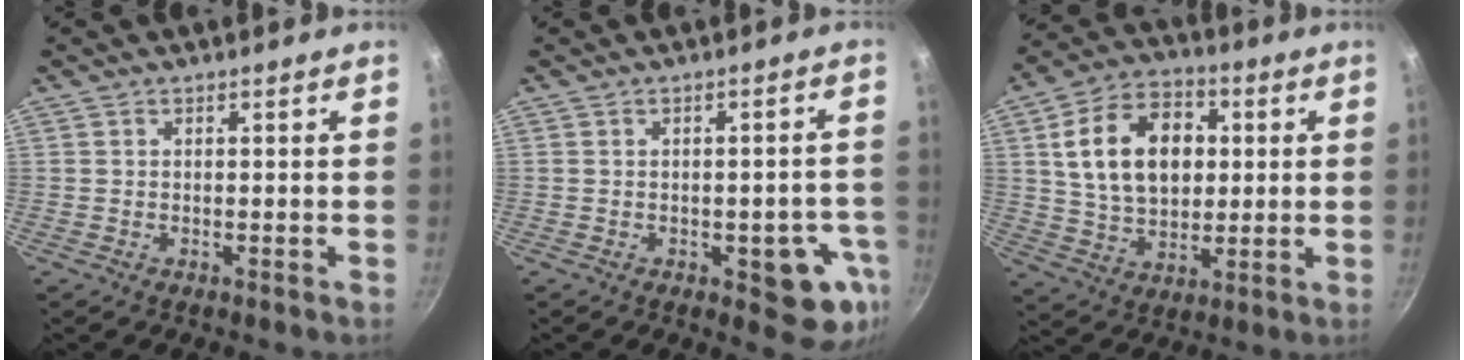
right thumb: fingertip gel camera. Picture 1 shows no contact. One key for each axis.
{"total": 9.9, "fx": -3.3, "fy": 4.4, "fz": 8.2, "tx": -0.046, "ty": 0.009, "tz": -0.039}
{"total": 17.6, "fx": 3.3, "fy": 12.2, "fz": 12.2, "tx": -0.178, "ty": 0.008, "tz": 0.053}